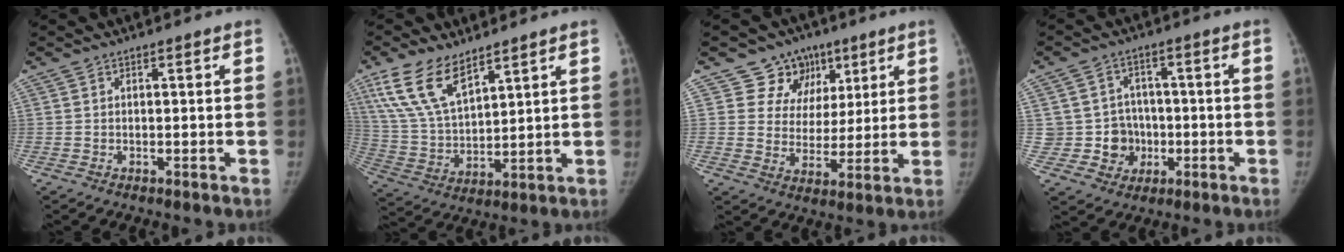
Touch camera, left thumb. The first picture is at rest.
{"total": 13.3, "force": [8.5, 5.9, 8.3], "torque": [-0.150, -0.032, 0.179]}
{"total": 10.7, "force": [5.7, 8.9, 1.7], "torque": [0.029, -0.019, 0.093]}
{"total": 7.7, "force": [-1.0, 7.5, 1.4], "torque": [0.025, 0.018, -0.012]}